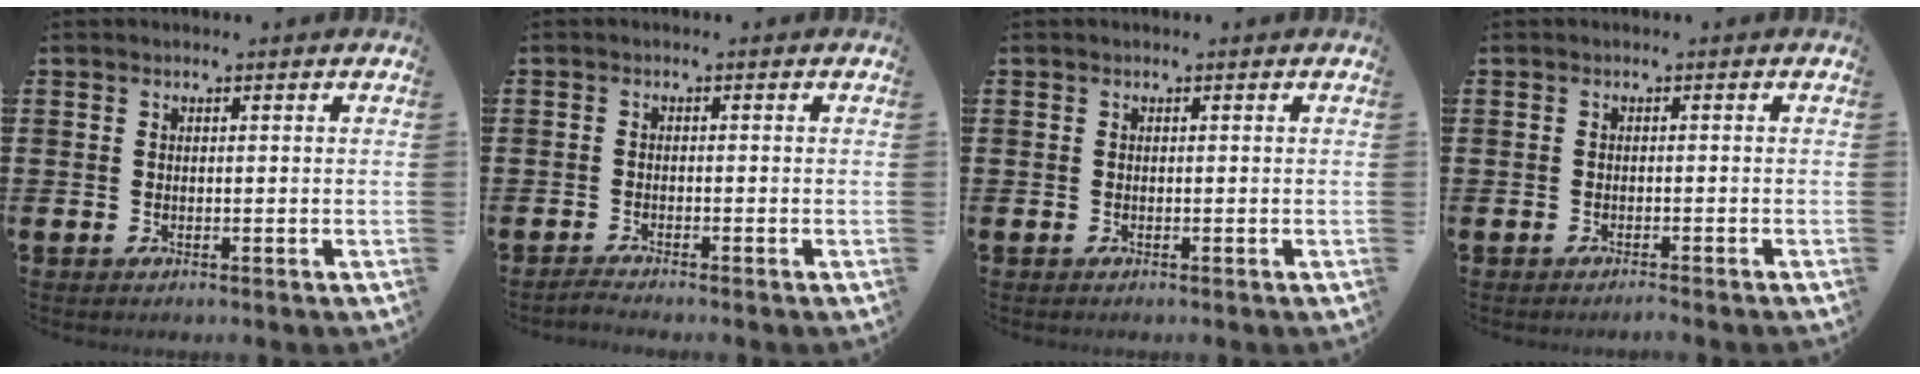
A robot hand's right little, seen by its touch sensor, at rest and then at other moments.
{"total": 1.0, "force": [-0.9, -0.1, 0.4], "torque": [-0.008, -0.001, -0.018]}
{"total": 0.0}
{"total": 0.7, "force": [-0.6, -0.1, 0.2], "torque": [-0.002, -0.002, -0.013]}